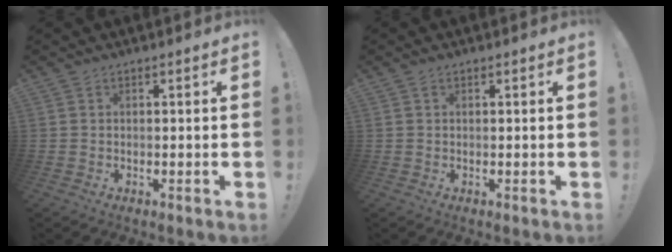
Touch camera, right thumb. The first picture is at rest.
{"total": 0.6, "force": [0.3, 0.3, 0.3], "torque": [0.000, -0.001, 0.004]}